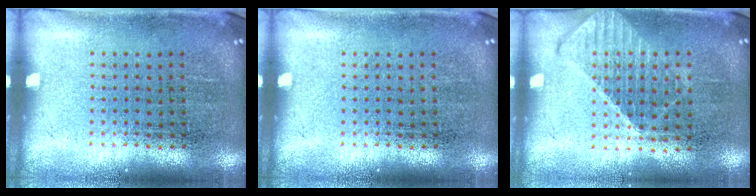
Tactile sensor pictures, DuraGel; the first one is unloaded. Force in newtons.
{"total": 0.0}
{"total": 1.2, "press": 1.1, "slide": 0.4}